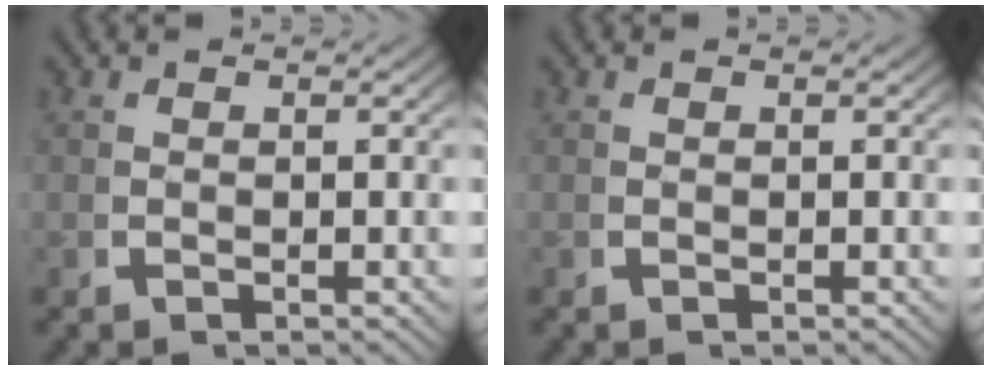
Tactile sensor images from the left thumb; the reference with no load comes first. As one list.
[{"total": 0.0}]